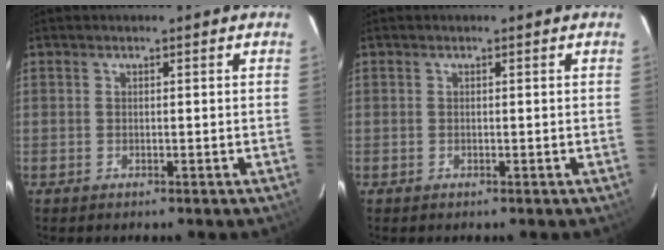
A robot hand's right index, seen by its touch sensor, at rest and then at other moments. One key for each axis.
{"total": 0.0}